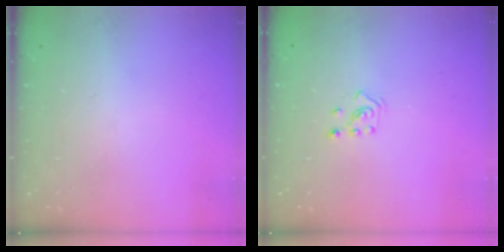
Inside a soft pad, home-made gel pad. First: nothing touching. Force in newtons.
{"total": 2.6, "press": 2.5, "slide": 0.6}